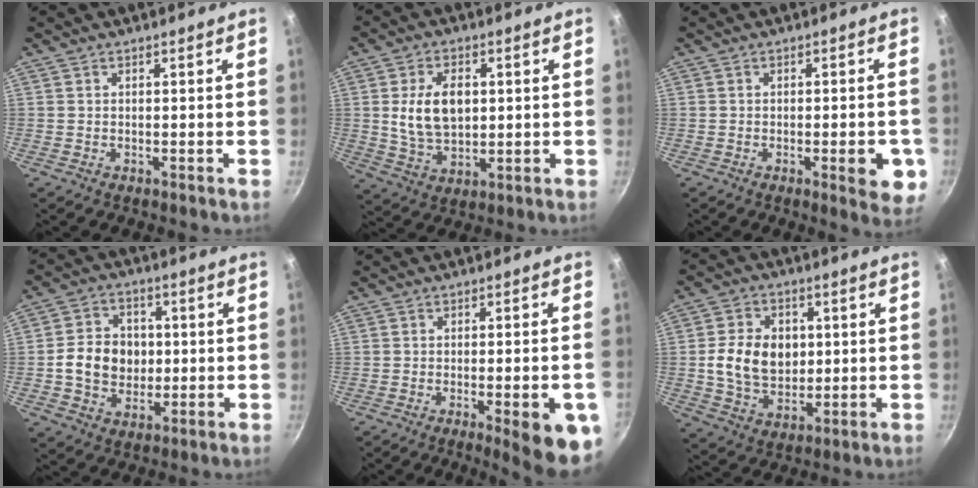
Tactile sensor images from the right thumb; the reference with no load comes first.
{"total": 10.8, "force": [1.5, 6.8, 8.2], "torque": [-0.130, -0.007, 0.031]}
{"total": 7.1, "force": [-2.1, 2.3, 6.4], "torque": [-0.063, 0.002, -0.026]}
{"total": 10.5, "force": [-0.3, 8.8, 5.9], "torque": [-0.073, 0.010, -0.011]}
{"total": 11.1, "force": [-4.1, 2.8, 9.9], "torque": [-0.099, 0.013, -0.049]}
{"total": 12.1, "force": [0.9, 9.1, 7.8], "torque": [-0.115, -0.001, 0.017]}